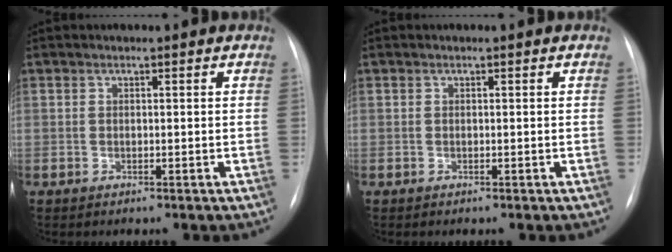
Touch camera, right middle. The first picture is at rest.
{"total": 0.0}